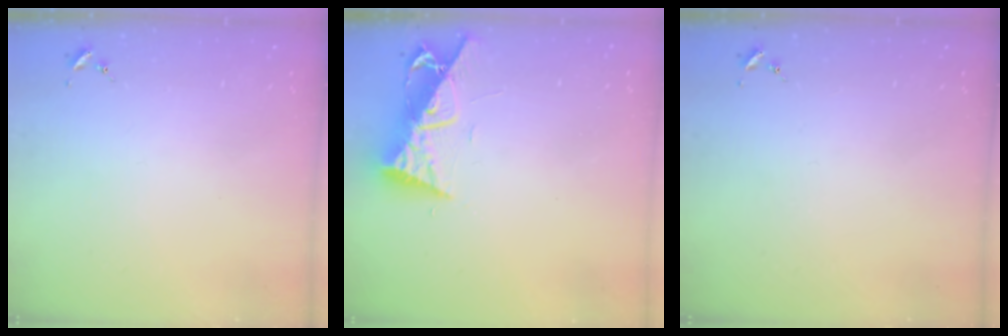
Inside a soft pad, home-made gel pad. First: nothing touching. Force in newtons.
{"total": 9.7, "press": 9.7, "slide": 0.7}
{"total": 0.0}